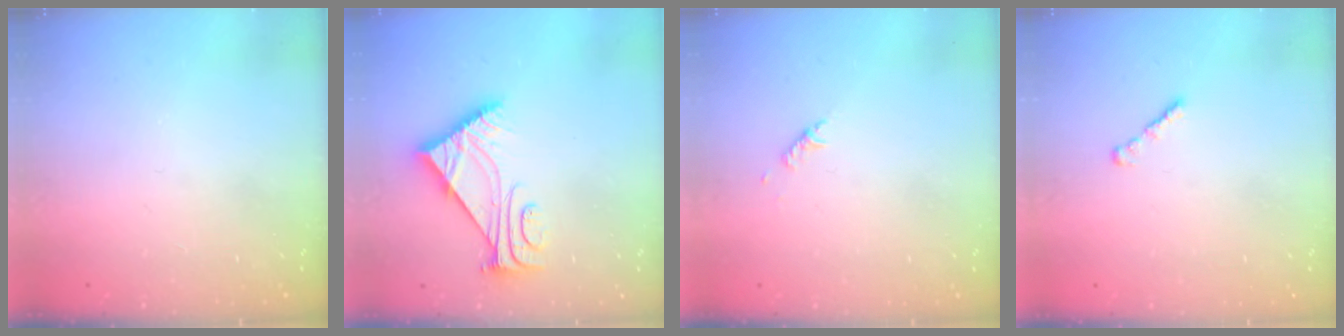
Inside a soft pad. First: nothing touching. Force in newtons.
{"total": 7.8, "press": 7.7, "slide": 1.0}
{"total": 2.8, "press": 2.7, "slide": 0.6}
{"total": 1.6, "press": 1.5, "slide": 0.5}